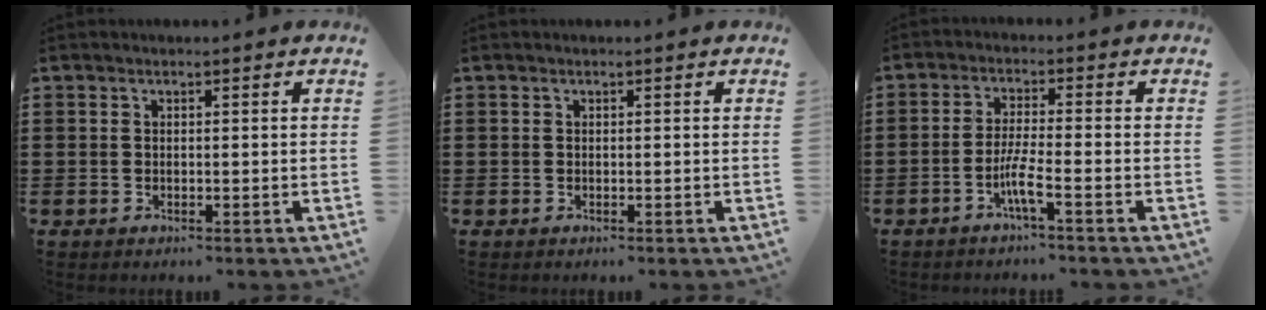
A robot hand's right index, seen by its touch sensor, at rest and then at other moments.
{"total": 0.0}
{"total": 4.6, "force": [-2.4, 0.1, 3.9], "torque": [-0.089, -0.012, -0.050]}